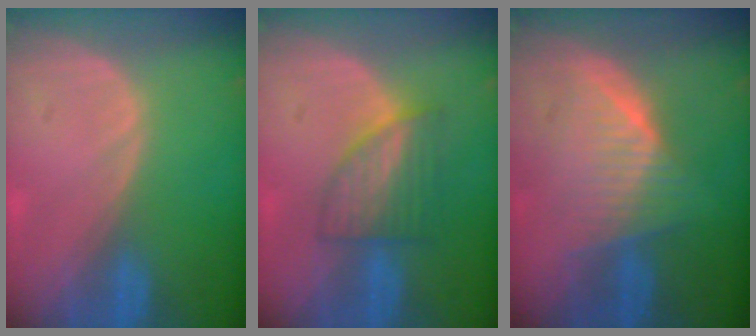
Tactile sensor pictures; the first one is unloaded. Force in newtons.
{"total": 5.9, "press": 5.7, "slide": 1.5}
{"total": 6.4, "press": 6.2, "slide": 1.7}